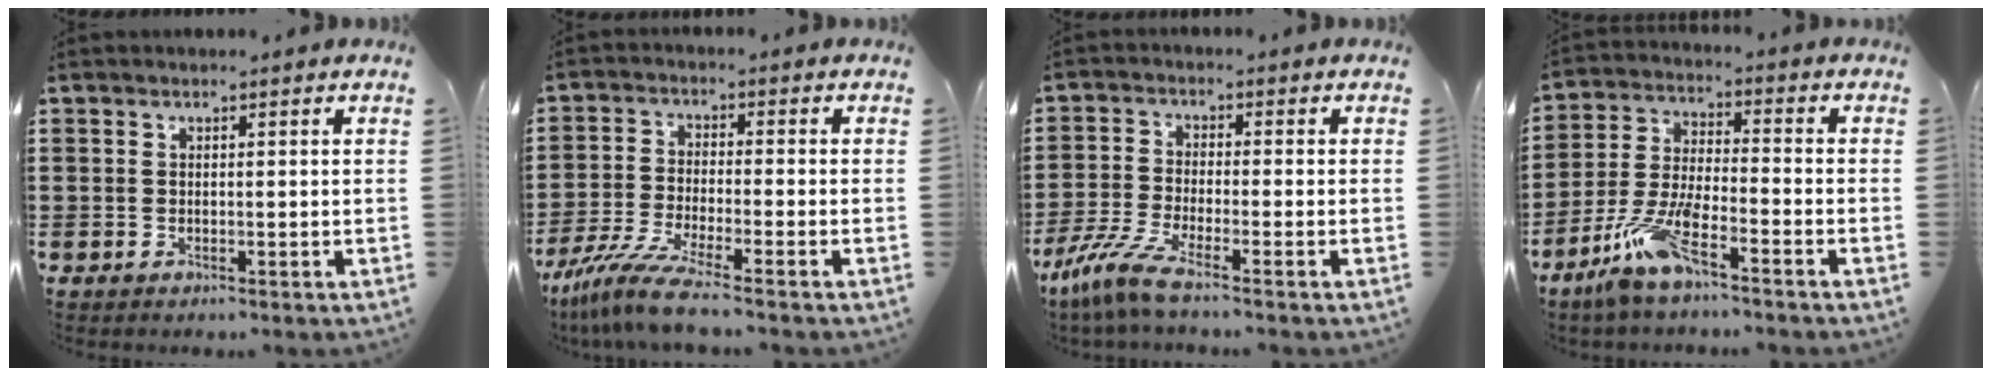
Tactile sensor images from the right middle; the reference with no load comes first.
{"total": 7.7, "force": [-6.3, 0.2, 4.5], "torque": [-0.108, -0.019, -0.123]}
{"total": 5.8, "force": [-4.4, 0.4, 3.8], "torque": [-0.106, -0.022, -0.091]}
{"total": 8.6, "force": [-5.9, 1.5, 6.2], "torque": [-0.153, -0.015, -0.118]}